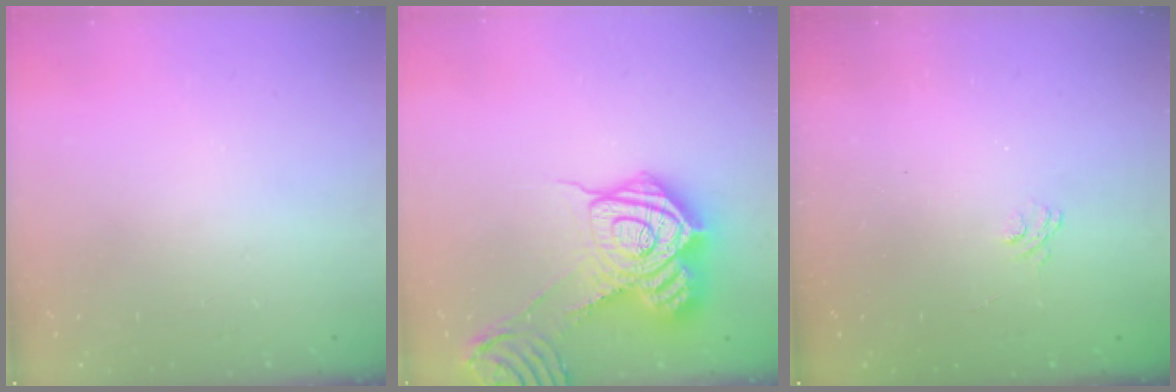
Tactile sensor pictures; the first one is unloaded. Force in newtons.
{"total": 24.2, "press": 24.1, "slide": 1.9}
{"total": 2.1, "press": 1.6, "slide": 1.3}